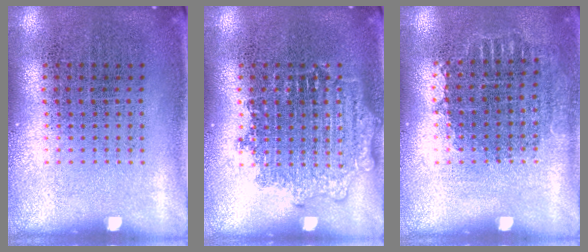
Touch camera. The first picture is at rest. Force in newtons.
{"total": 2.4, "press": 2.4, "slide": 0.3}
{"total": 0.8, "press": 0.7, "slide": 0.3}